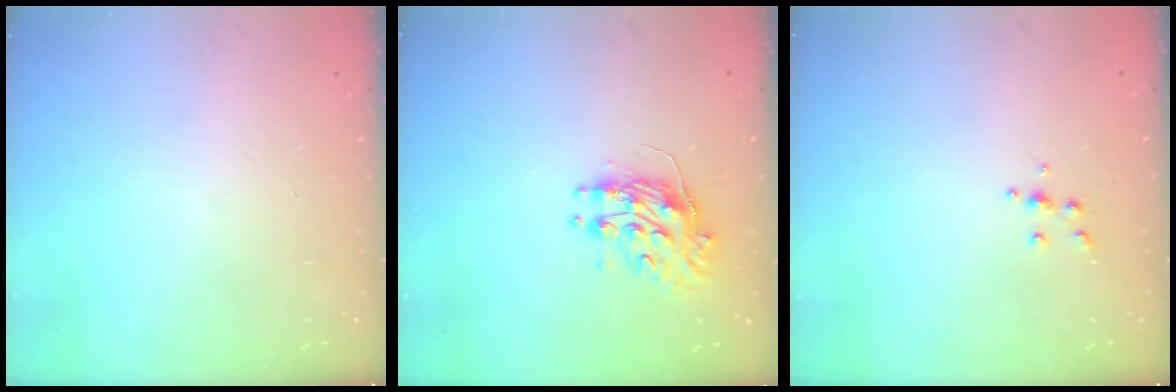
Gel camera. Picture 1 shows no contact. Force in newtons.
{"total": 9.8, "press": 9.8, "slide": 0.7}
{"total": 4.3, "press": 4.3, "slide": 0.5}